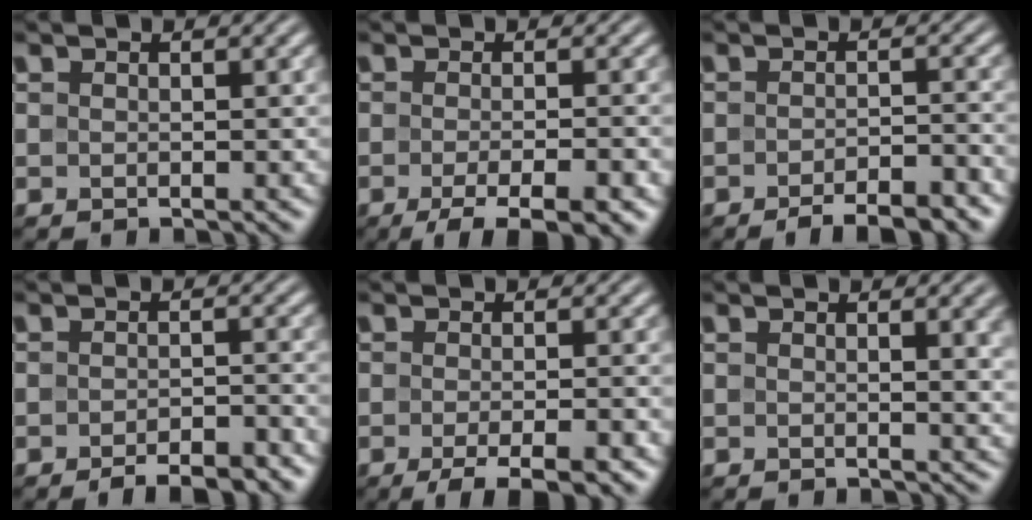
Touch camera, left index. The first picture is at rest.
{"total": 5.7, "force": [-3.1, 1.3, 4.5], "torque": [-0.066, -0.004, -0.047]}
{"total": 4.8, "force": [-3.5, 1.2, 2.9], "torque": [-0.039, 0.002, -0.051]}
{"total": 4.0, "force": [-3.0, 1.1, 2.4], "torque": [-0.030, 0.002, -0.040]}
{"total": 5.1, "force": [-2.8, 1.2, 4.0], "torque": [-0.058, -0.002, -0.042]}
{"total": 3.8, "force": [1.1, 1.4, 3.4], "torque": [-0.027, 0.003, 0.014]}